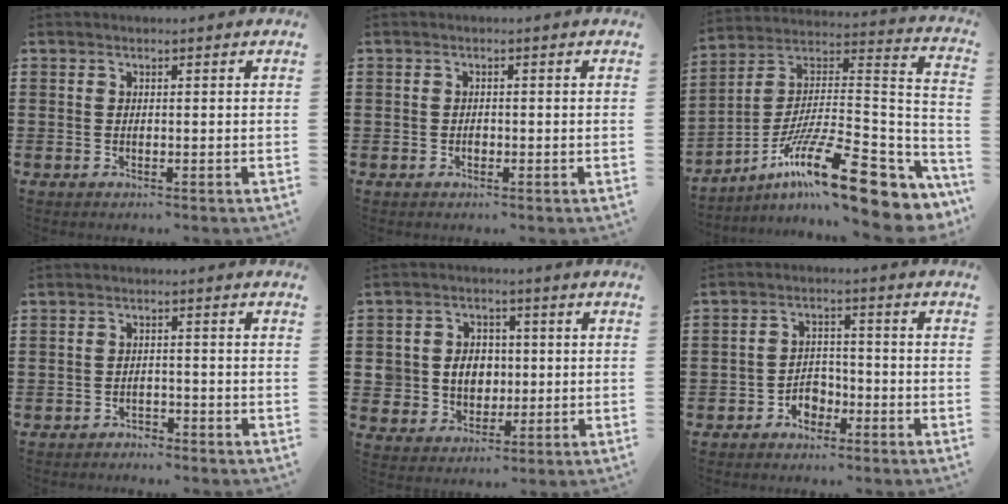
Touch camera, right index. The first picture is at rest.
{"total": 0.9, "force": [-0.3, 0.7, 0.5], "torque": [-0.012, 0.001, -0.006]}
{"total": 18.3, "force": [-10.4, 4.3, 14.4], "torque": [-0.243, 0.017, -0.177]}
{"total": 1.7, "force": [-1.6, 0.4, -0.1], "torque": [-0.006, 0.003, -0.037]}
{"total": 5.8, "force": [0.3, 5.1, 2.6], "torque": [-0.061, 0.016, 0.003]}
{"total": 3.4, "force": [-2.4, 2.2, 0.9], "torque": [-0.025, 0.008, -0.050]}